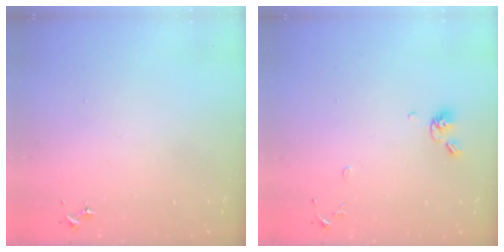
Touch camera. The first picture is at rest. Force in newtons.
{"total": 7.9, "press": 7.6, "slide": 2.0}